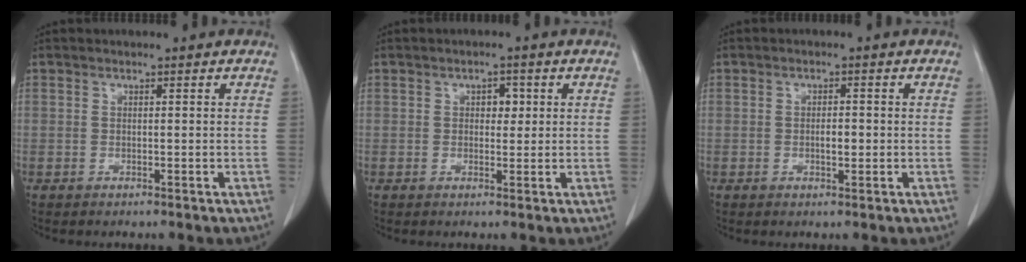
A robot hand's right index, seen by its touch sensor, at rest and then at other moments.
{"total": 2.2, "force": [0.5, 1.4, 1.6], "torque": [-0.019, 0.004, 0.006]}
{"total": 2.1, "force": [-0.3, 0.8, 1.9], "torque": [-0.034, 0.001, -0.002]}